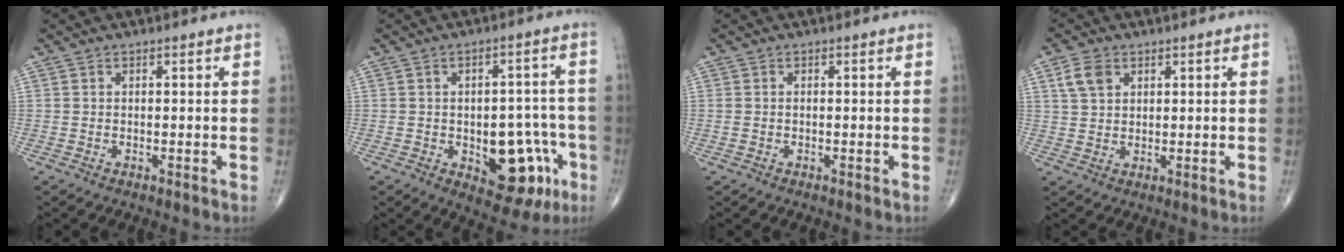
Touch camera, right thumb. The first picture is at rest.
{"total": 12.1, "force": [-4.3, 6.9, 8.9], "torque": [-0.069, 0.034, -0.044]}
{"total": 0.6, "force": [-0.1, 0.4, 0.4], "torque": [-0.017, 0.007, 0.002]}
{"total": 4.7, "force": [2.1, 3.2, 2.7], "torque": [-0.044, 0.000, 0.043]}